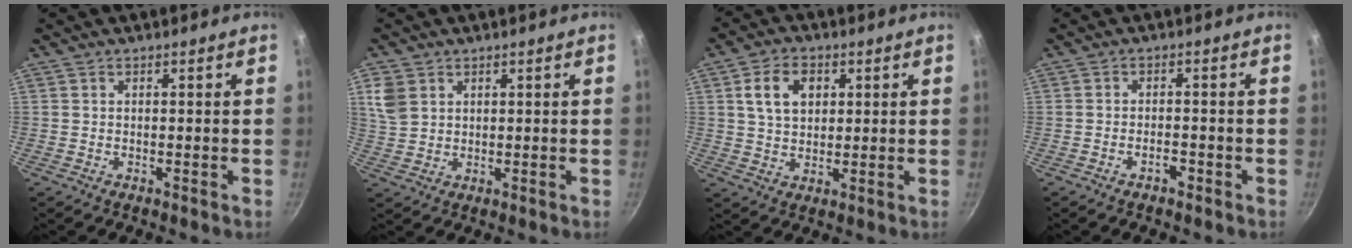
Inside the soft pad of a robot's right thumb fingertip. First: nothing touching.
{"total": 5.7, "force": [2.4, 4.3, 2.8], "torque": [-0.043, -0.009, 0.054]}
{"total": 8.1, "force": [2.4, 5.8, 5.1], "torque": [-0.073, 0.004, 0.041]}
{"total": 2.1, "force": [-1.4, 0.9, 1.4], "torque": [-0.018, 0.016, -0.025]}